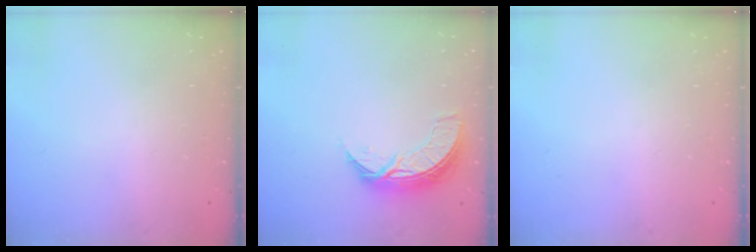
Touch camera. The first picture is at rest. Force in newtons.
{"total": 8.2, "press": 8.1, "slide": 0.6}
{"total": 0.0}